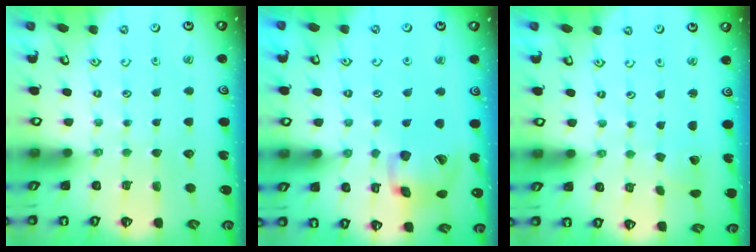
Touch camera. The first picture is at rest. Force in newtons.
{"total": 15.4, "press": 15.2, "slide": 2.2}
{"total": 1.9, "press": 1.9, "slide": 0.1}